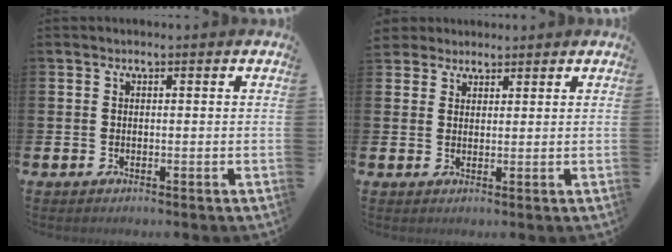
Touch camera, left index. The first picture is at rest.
{"total": 3.0, "force": [2.7, 1.3, -0.2], "torque": [0.005, -0.006, 0.050]}